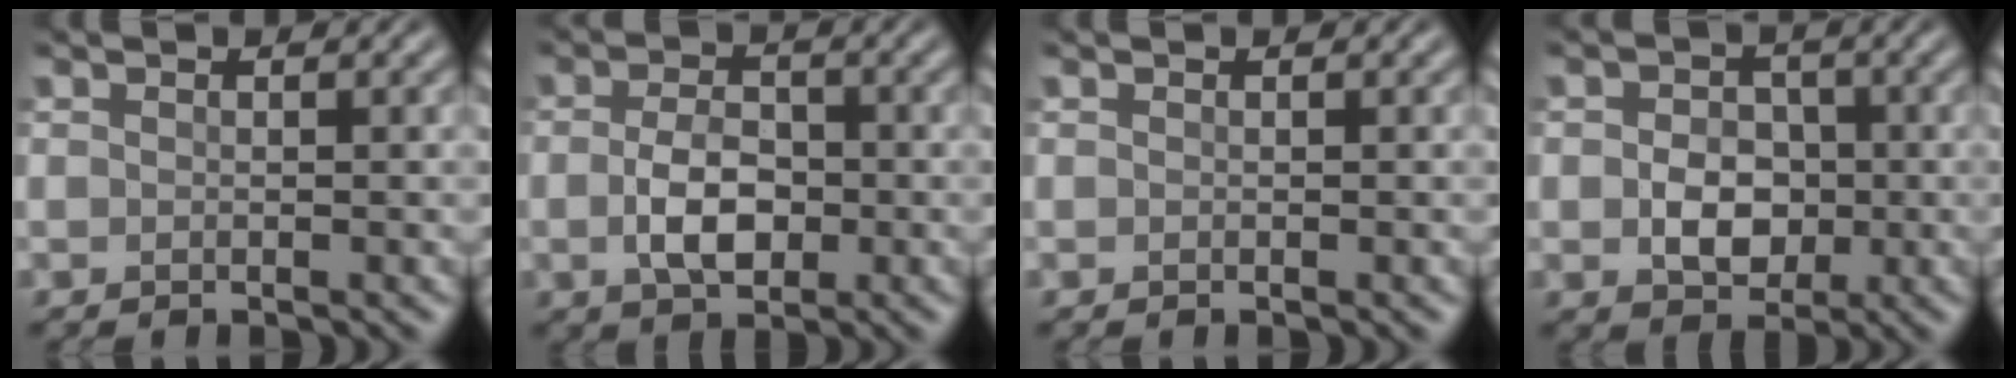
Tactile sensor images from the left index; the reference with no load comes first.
{"total": 4.0, "force": [-0.7, 2.5, 3.1], "torque": [-0.064, -0.001, -0.014]}
{"total": 0.0}
{"total": 3.9, "force": [-0.5, 3.1, 2.3], "torque": [-0.037, -0.004, -0.011]}